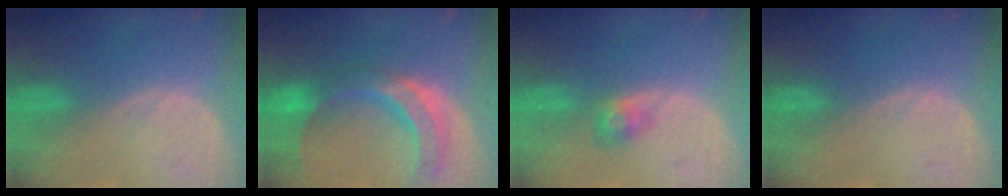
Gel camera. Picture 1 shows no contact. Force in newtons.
{"total": 11.5, "press": 9.7, "slide": 6.1}
{"total": 2.9, "press": 2.7, "slide": 1.1}
{"total": 0.0}